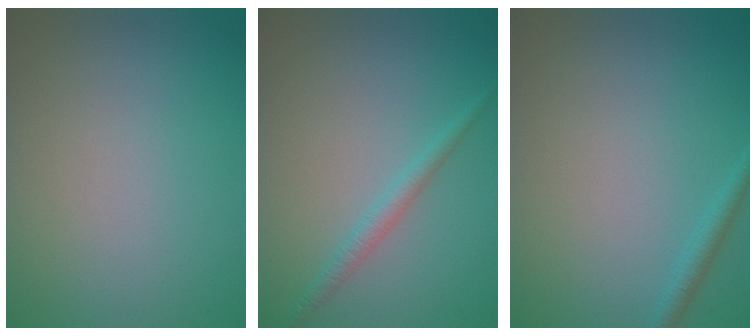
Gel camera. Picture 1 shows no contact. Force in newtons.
{"total": 1.6, "press": 1.6, "slide": 0.1}
{"total": 1.3, "press": 1.3, "slide": 0.1}